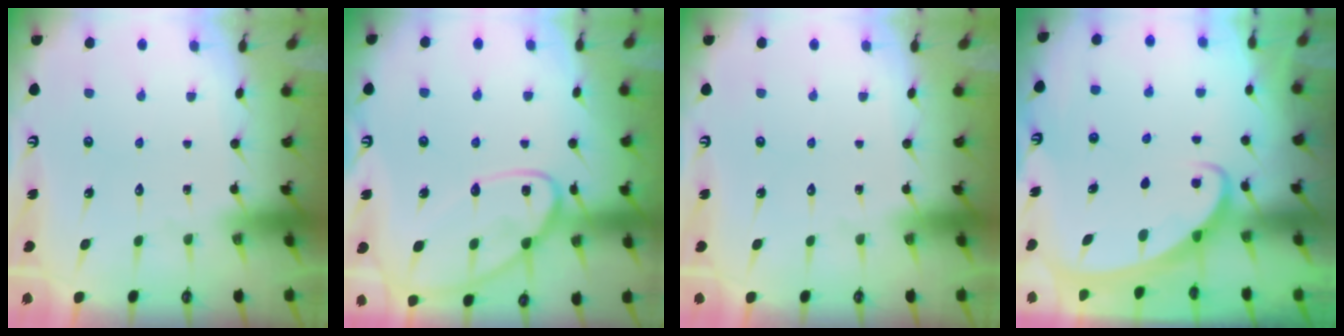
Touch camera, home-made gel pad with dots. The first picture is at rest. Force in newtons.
{"total": 15.0, "press": 14.9, "slide": 0.9}
{"total": 0.0}
{"total": 2.1, "press": 2.1, "slide": 0.0}